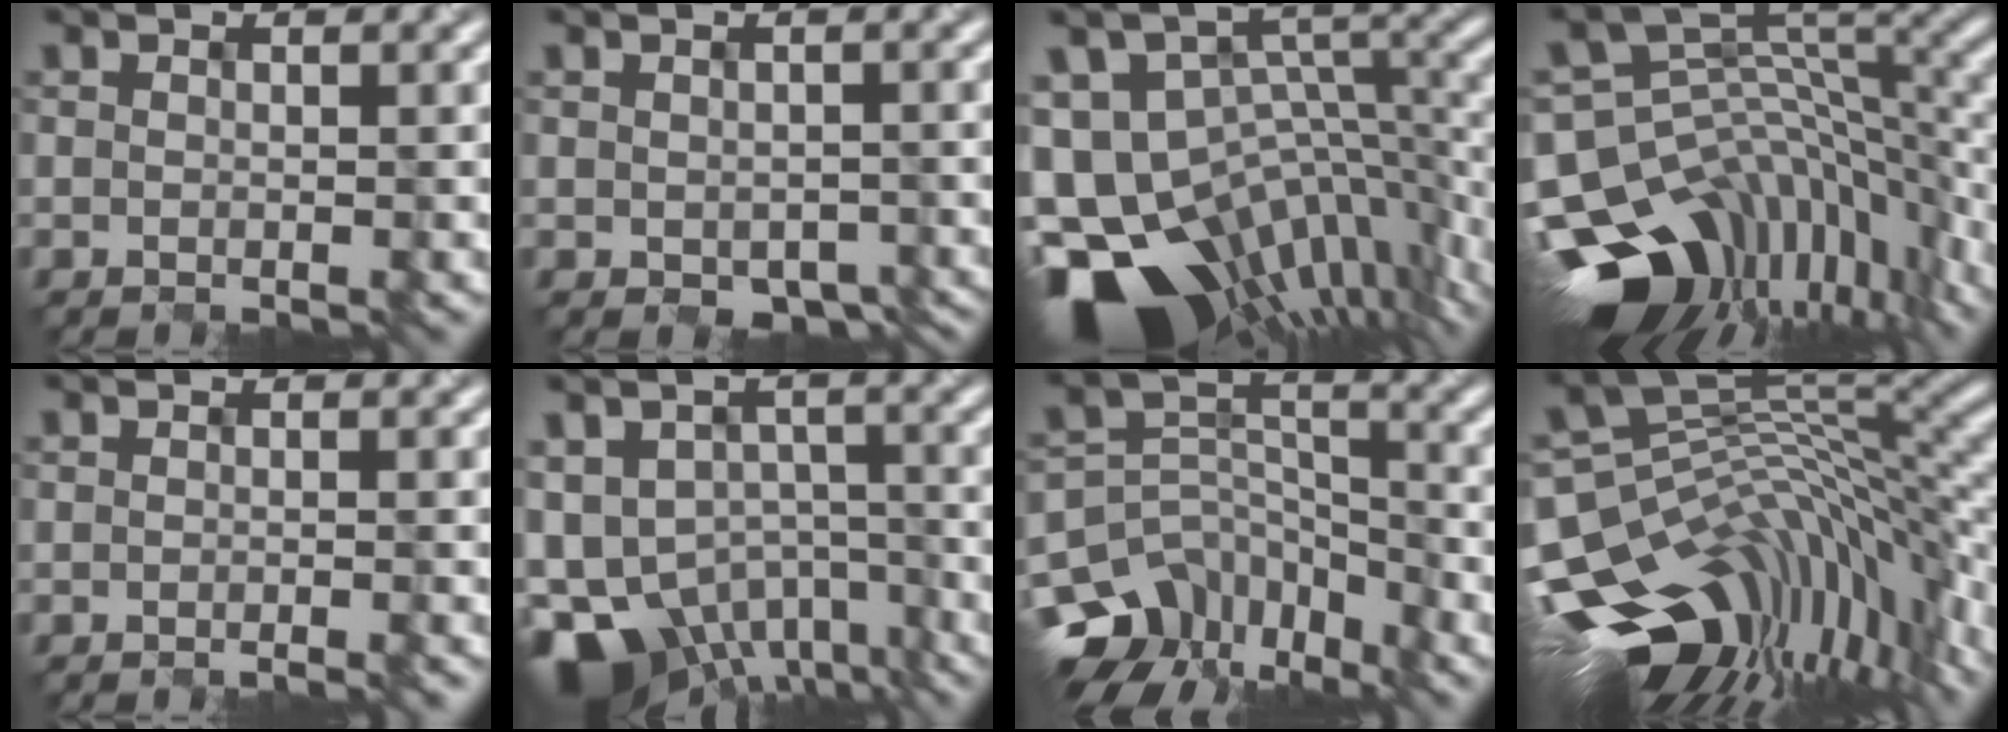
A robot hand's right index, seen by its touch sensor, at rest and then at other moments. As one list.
[{"total": 2.6, "force": [-1.3, 1.7, 1.4], "torque": [-0.019, -0.010, 0.001]}, {"total": 15.5, "force": [-7.3, 9.5, 9.8], "torque": [-0.210, -0.003, -0.078]}, {"total": 13.1, "force": [-8.3, 7.5, 6.8], "torque": [-0.152, 0.004, -0.127]}, {"total": 1.0, "force": [-0.7, 0.2, 0.6], "torque": [-0.005, 0.003, -0.015]}, {"total": 10.9, "force": [-7.1, 6.1, 5.6], "torque": [-0.099, -0.015, -0.105]}, {"total": 11.3, "force": [-8.9, 6.4, 2.6], "torque": [-0.048, 0.011, -0.139]}, {"total": 14.8, "force": [-6.8, 6.7, 11.4], "torque": [-0.218, 0.011, -0.109]}]